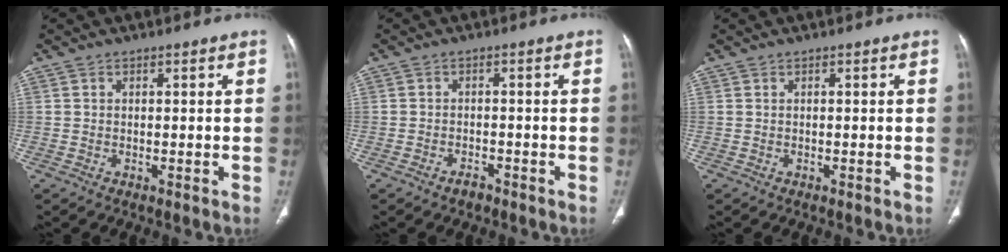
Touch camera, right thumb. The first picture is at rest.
{"total": 1.8, "force": [-1.4, 1.0, 0.6], "torque": [-0.012, 0.007, -0.021]}
{"total": 0.0}